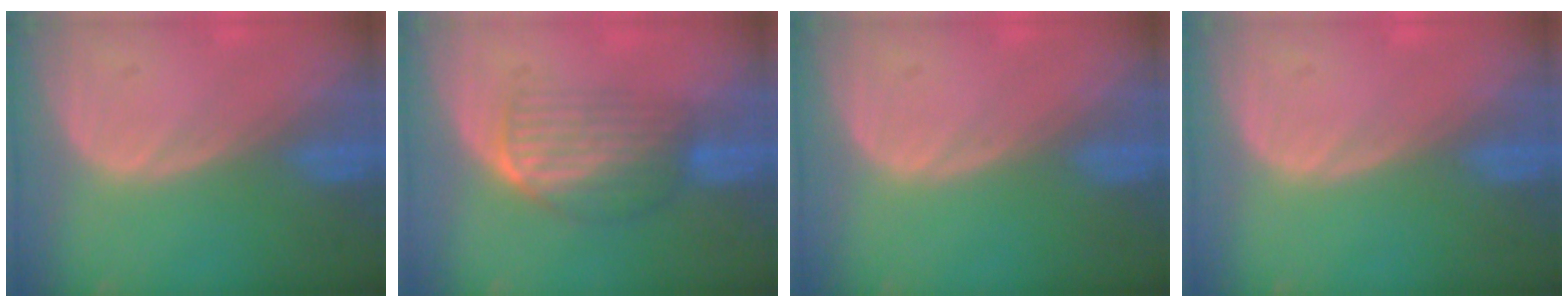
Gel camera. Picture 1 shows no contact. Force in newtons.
{"total": 7.0, "press": 5.8, "slide": 3.8}
{"total": 0.0}
{"total": 0.0}